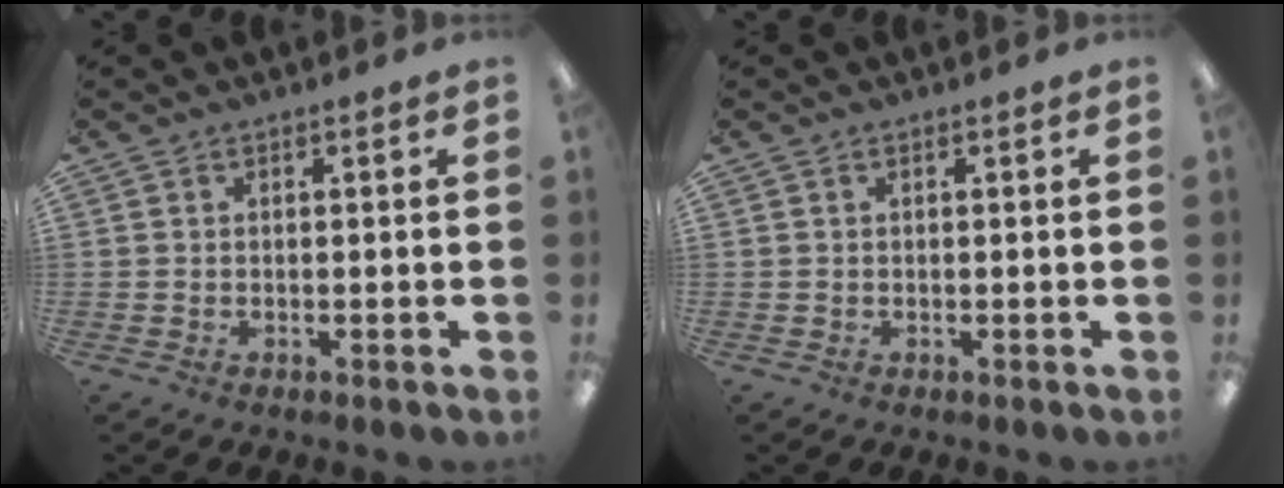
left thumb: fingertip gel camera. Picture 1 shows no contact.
{"total": 0.0}